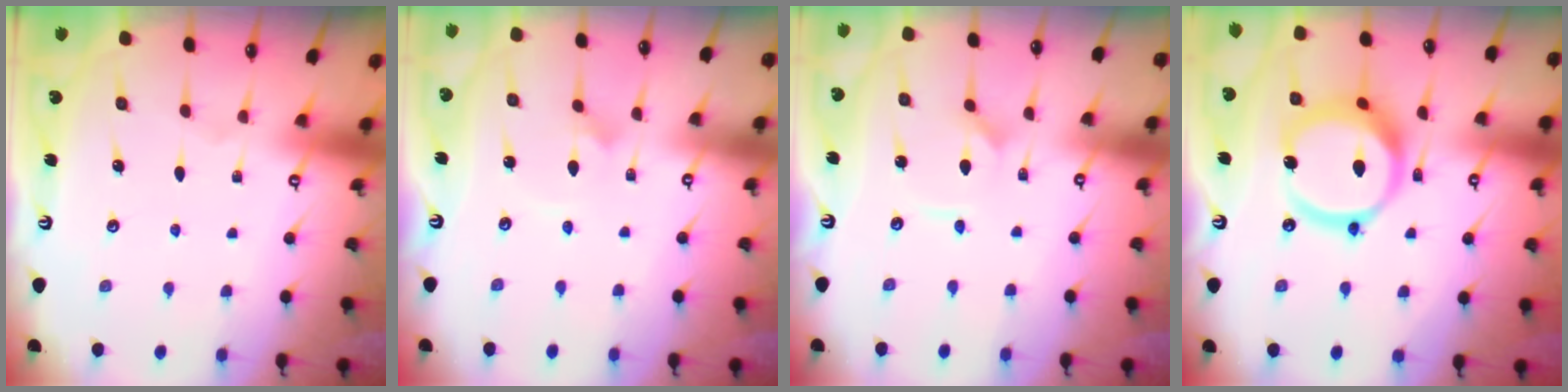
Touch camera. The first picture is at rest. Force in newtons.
{"total": 2.3, "press": 2.3, "slide": 0.1}
{"total": 1.4, "press": 1.4, "slide": 0.1}
{"total": 16.3, "press": 16.2, "slide": 2.0}